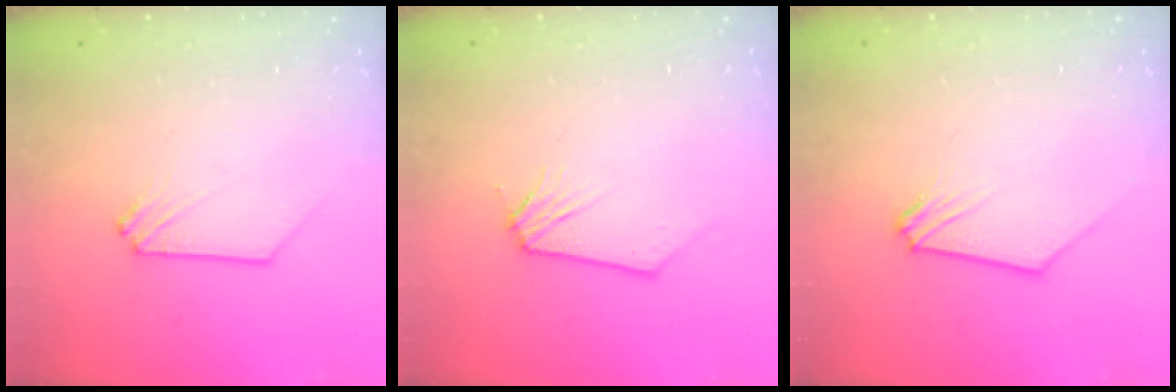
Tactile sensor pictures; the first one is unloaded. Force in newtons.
{"total": 0.0}
{"total": 0.9, "press": 0.9, "slide": 0.1}